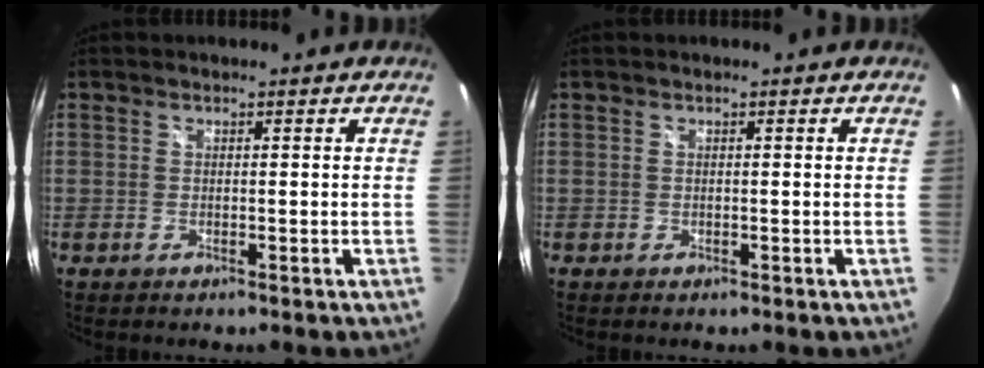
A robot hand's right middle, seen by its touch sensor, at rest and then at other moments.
{"total": 0.0}